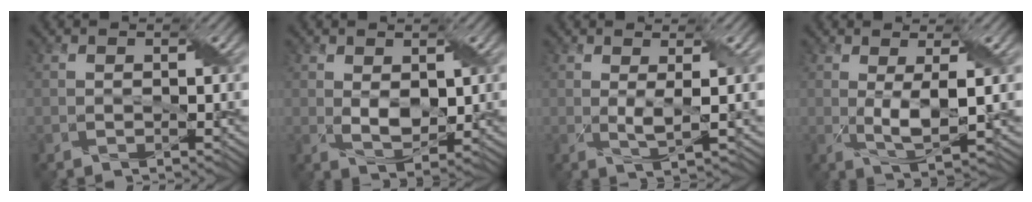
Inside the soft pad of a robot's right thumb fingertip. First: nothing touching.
{"total": 3.7, "force": [0.7, 2.3, 2.9], "torque": [-0.063, -0.006, 0.019]}
{"total": 2.3, "force": [0.5, 0.2, 2.3], "torque": [-0.051, 0.000, 0.011]}
{"total": 4.9, "force": [0.2, 1.2, 4.8], "torque": [-0.097, -0.002, 0.006]}